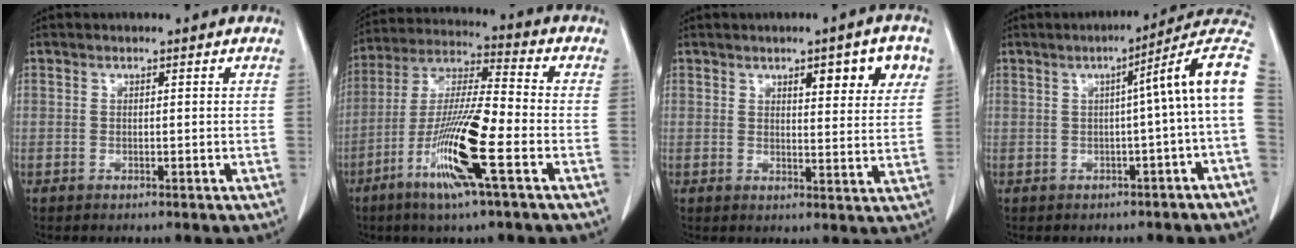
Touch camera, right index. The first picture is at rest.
{"total": 14.8, "force": [-5.9, 0.4, 13.6], "torque": [-0.272, -0.016, -0.115]}
{"total": 7.6, "force": [3.7, 1.8, 6.4], "torque": [-0.080, 0.003, 0.049]}
{"total": 10.0, "force": [0.4, -0.9, 10.0], "torque": [-0.117, 0.032, -0.004]}